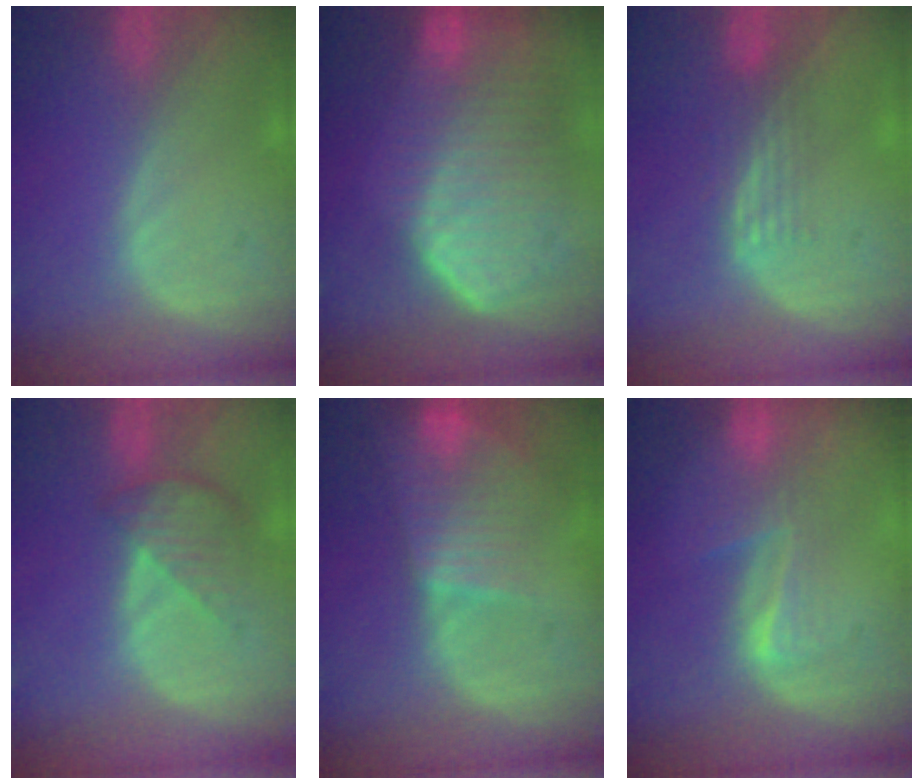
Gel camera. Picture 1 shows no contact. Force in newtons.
{"total": 10.8, "press": 9.5, "slide": 5.2}
{"total": 3.3, "press": 2.8, "slide": 1.8}
{"total": 4.6, "press": 4.3, "slide": 1.8}
{"total": 8.0, "press": 6.9, "slide": 4.1}
{"total": 4.0, "press": 3.7, "slide": 1.6}